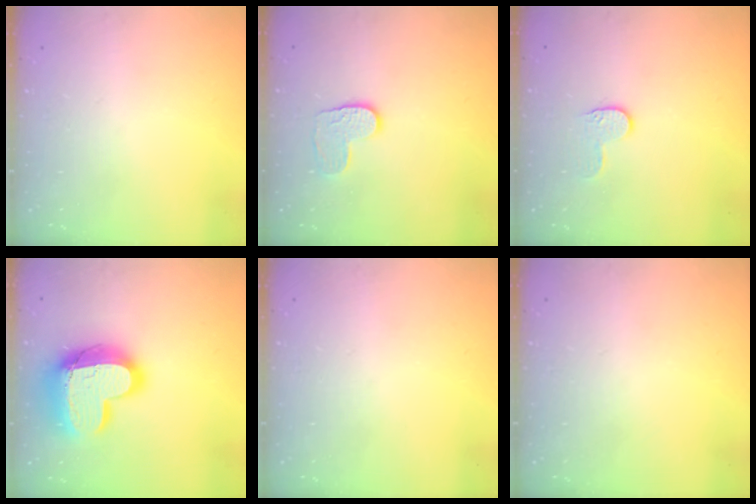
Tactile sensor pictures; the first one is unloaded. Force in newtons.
{"total": 6.6, "press": 6.6, "slide": 0.3}
{"total": 4.6, "press": 4.6, "slide": 0.3}
{"total": 18.9, "press": 18.8, "slide": 1.5}
{"total": 0.0}
{"total": 0.0}